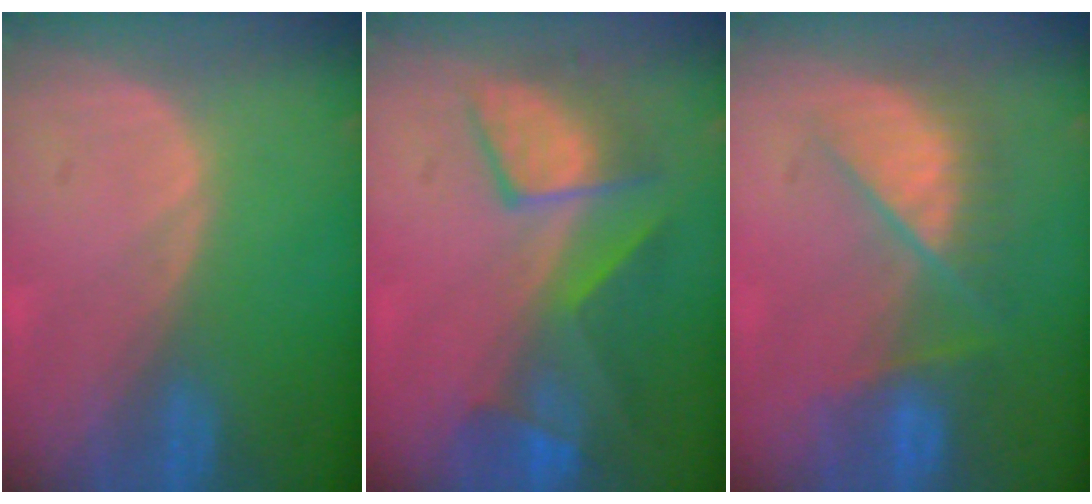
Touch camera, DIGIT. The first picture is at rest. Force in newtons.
{"total": 7.9, "press": 7.8, "slide": 1.4}
{"total": 7.3, "press": 7.3, "slide": 0.6}